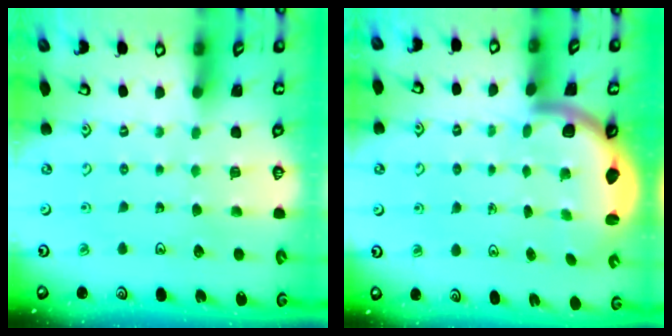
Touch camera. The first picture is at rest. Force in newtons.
{"total": 4.9, "press": 4.6, "slide": 1.5}